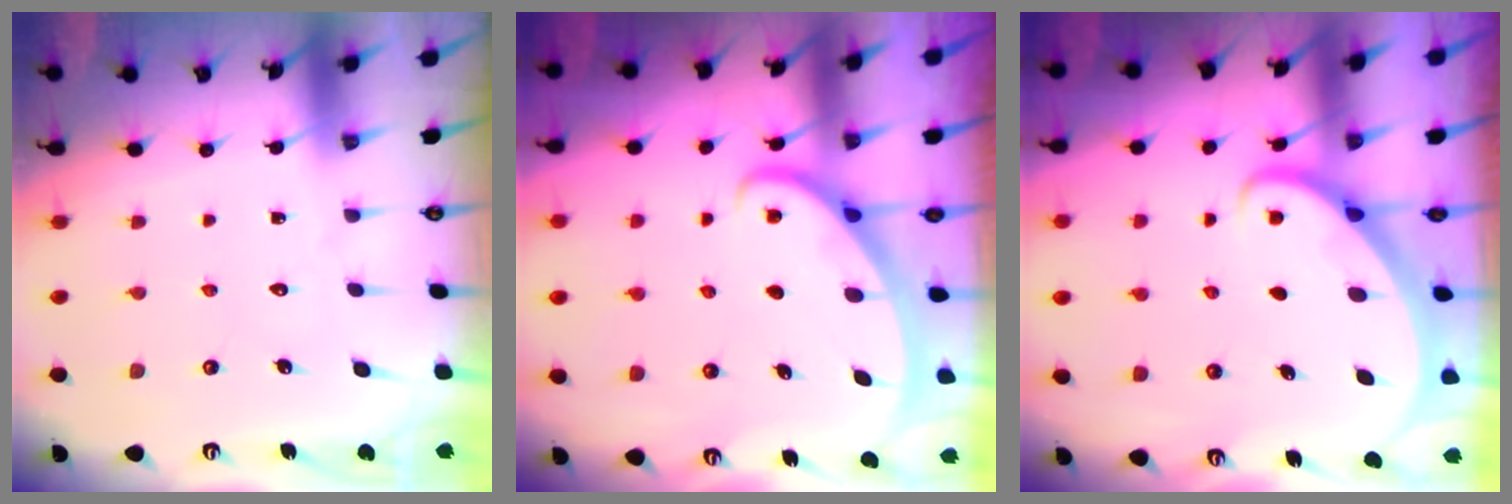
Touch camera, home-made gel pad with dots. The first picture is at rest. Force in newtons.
{"total": 3.1, "press": 3.1, "slide": 0.1}
{"total": 2.8, "press": 2.8, "slide": 0.2}